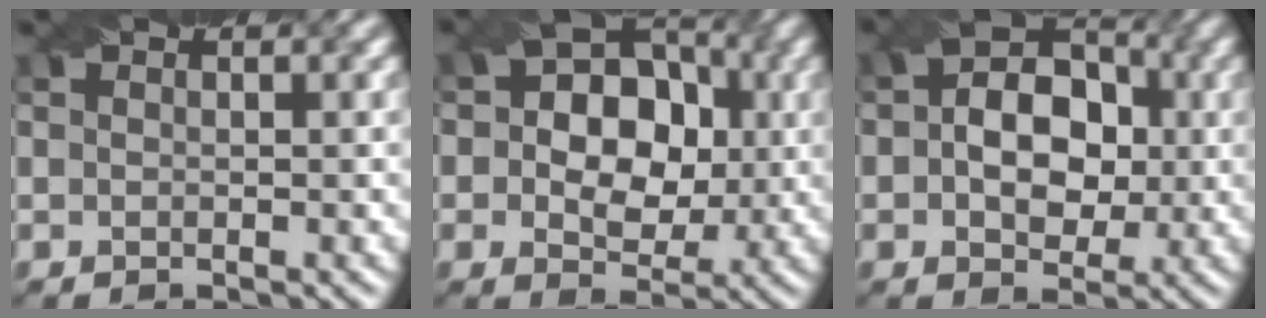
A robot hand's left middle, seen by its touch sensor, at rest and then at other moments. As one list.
[{"total": 9.1, "force": [0.8, 6.9, 5.8], "torque": [-0.067, 0.018, 0.000]}, {"total": 7.2, "force": [0.2, 5.0, 5.2], "torque": [-0.077, 0.009, -0.004]}]